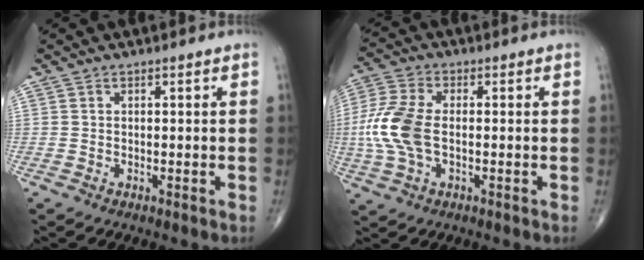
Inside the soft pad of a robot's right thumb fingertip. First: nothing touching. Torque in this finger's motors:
{"motor_torque": [1.20, 2.14, 1.06, -0.26, 0.12]}